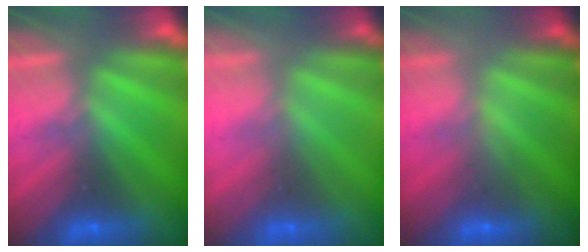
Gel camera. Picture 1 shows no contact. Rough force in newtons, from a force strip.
{"total": 2.9}
{"total": 2.2}